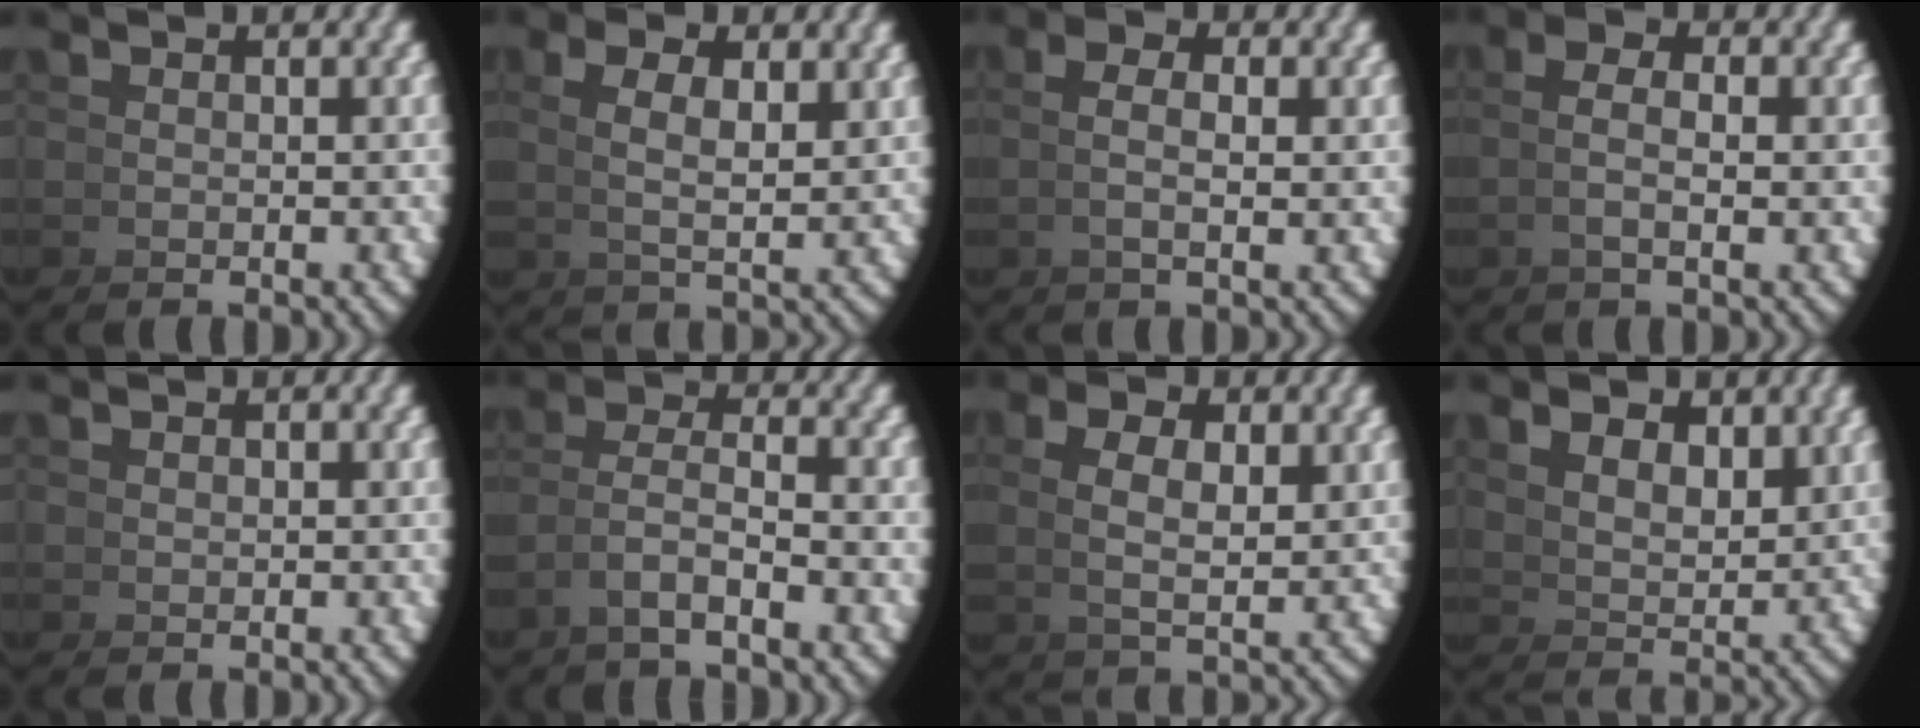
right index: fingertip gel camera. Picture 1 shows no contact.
{"total": 3.3, "force": [1.8, 0.4, 2.8], "torque": [-0.042, 0.003, 0.039]}
{"total": 2.1, "force": [0.7, -0.3, 1.9], "torque": [-0.038, 0.003, 0.014]}
{"total": 2.1, "force": [0.4, -0.1, 2.1], "torque": [-0.043, 0.001, 0.009]}
{"total": 0.6, "force": [0.6, -0.1, -0.1], "torque": [0.000, -0.003, 0.015]}
{"total": 3.3, "force": [-0.1, 1.7, 2.9], "torque": [-0.063, -0.009, 0.001]}
{"total": 3.0, "force": [1.5, 0.6, 2.6], "torque": [-0.040, 0.001, 0.034]}
{"total": 3.1, "force": [2.6, 0.6, 1.5], "torque": [-0.023, -0.010, 0.060]}